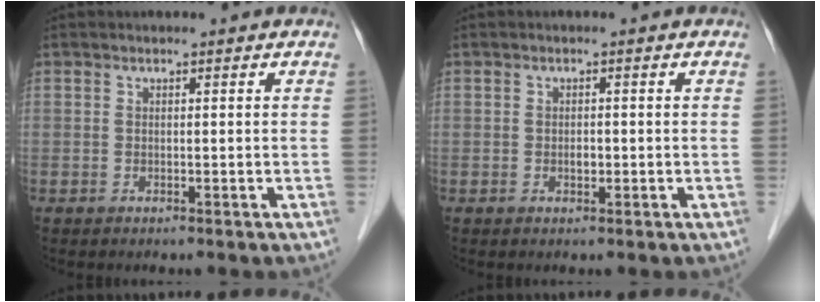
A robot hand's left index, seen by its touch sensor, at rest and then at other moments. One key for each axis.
{"total": 1.0, "fx": -0.3, "fy": 0.6, "fz": 0.8, "tx": -0.015, "ty": 0.002, "tz": -0.003}